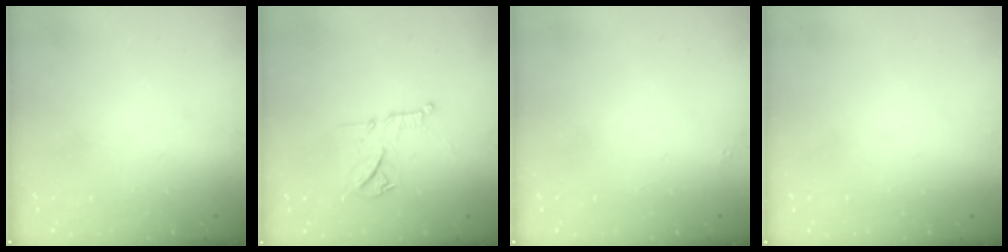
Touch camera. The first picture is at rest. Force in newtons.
{"total": 11.4, "press": 11.4, "slide": 0.6}
{"total": 1.8, "press": 1.7, "slide": 0.1}
{"total": 1.6, "press": 1.5, "slide": 0.1}